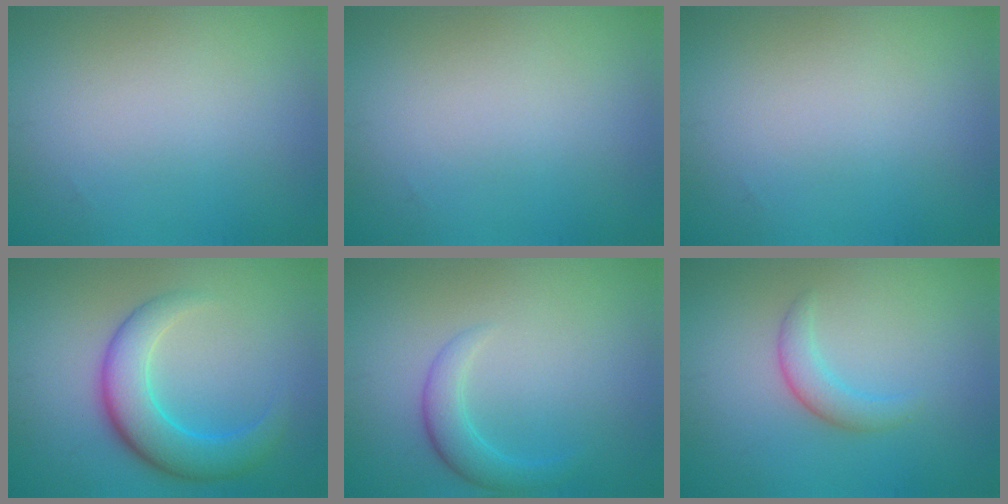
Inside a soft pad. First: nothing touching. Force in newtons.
{"total": 0.0}
{"total": 0.0}
{"total": 5.7, "press": 5.7, "slide": 0.2}
{"total": 2.5, "press": 2.5, "slide": 0.1}
{"total": 2.1, "press": 2.1, "slide": 0.2}